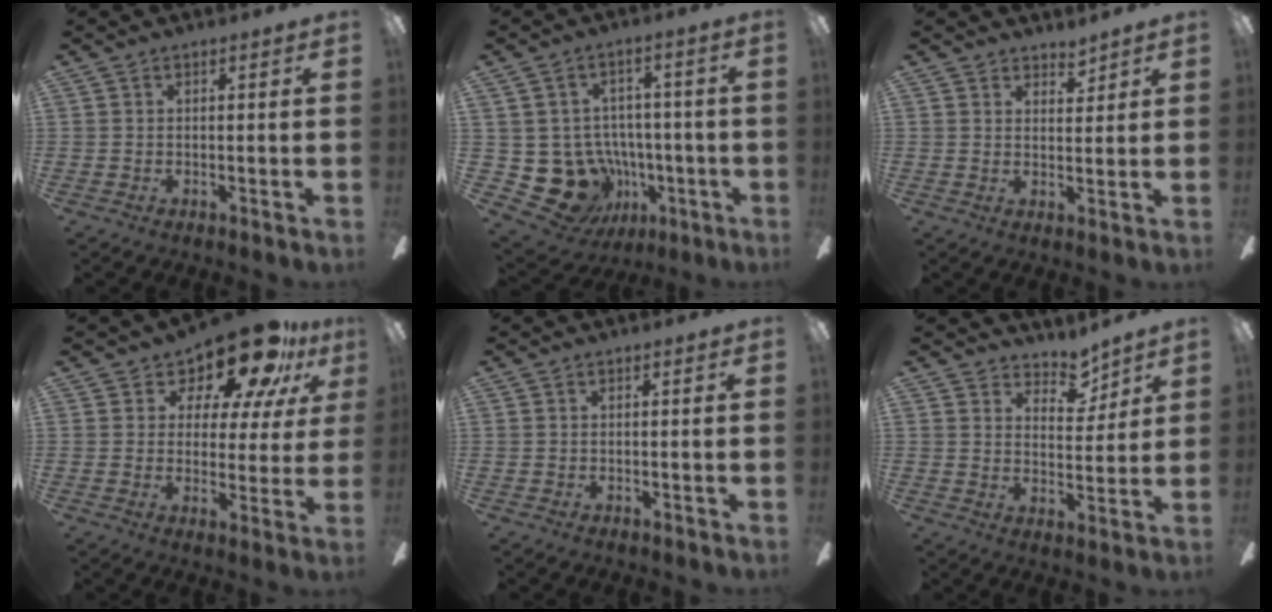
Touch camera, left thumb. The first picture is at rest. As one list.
[{"total": 13.6, "force": [-4.7, 11.4, 5.7], "torque": [-0.125, 0.019, -0.063]}, {"total": 3.7, "force": [3.4, 1.4, 0.4], "torque": [0.010, -0.024, 0.059]}, {"total": 14.1, "force": [10.7, 5.8, 7.0], "torque": [-0.114, -0.075, 0.188]}, {"total": 0.0}, {"total": 7.0, "force": [5.7, 3.4, 2.0], "torque": [-0.013, -0.039, 0.100]}]